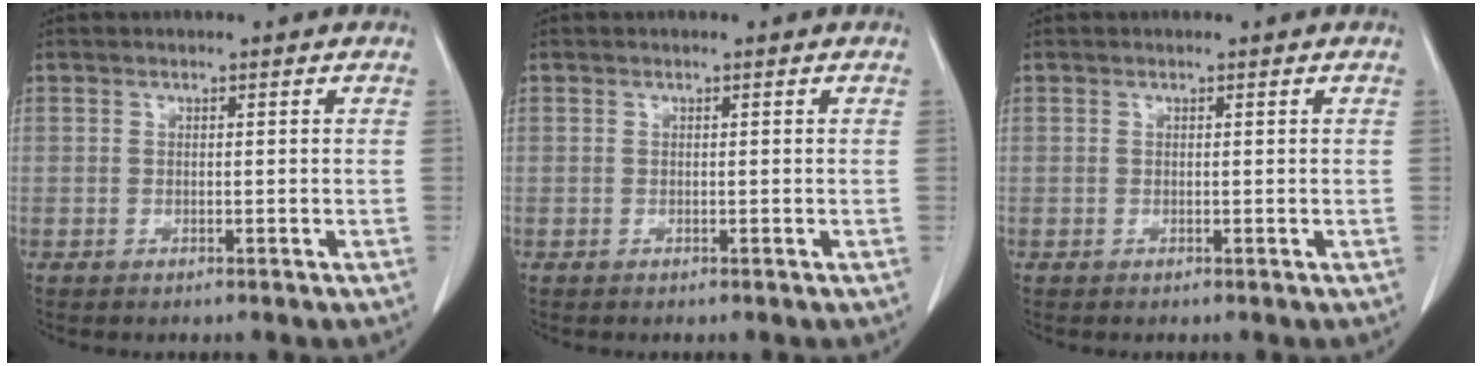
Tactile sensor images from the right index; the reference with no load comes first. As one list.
[{"total": 0.0}, {"total": 0.0}]